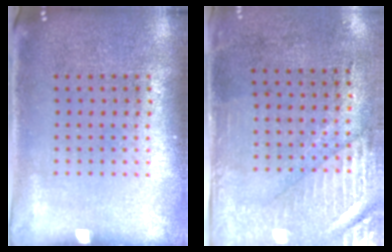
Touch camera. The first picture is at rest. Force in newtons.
{"total": 2.9, "press": 2.4, "slide": 1.6}